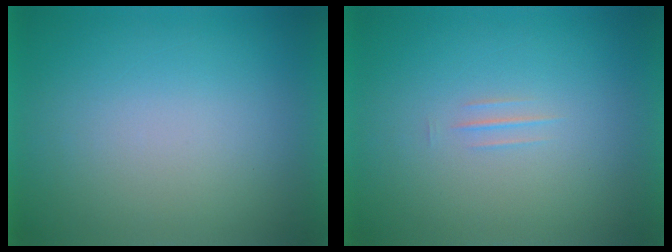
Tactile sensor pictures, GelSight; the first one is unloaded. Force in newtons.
{"total": 1.2}